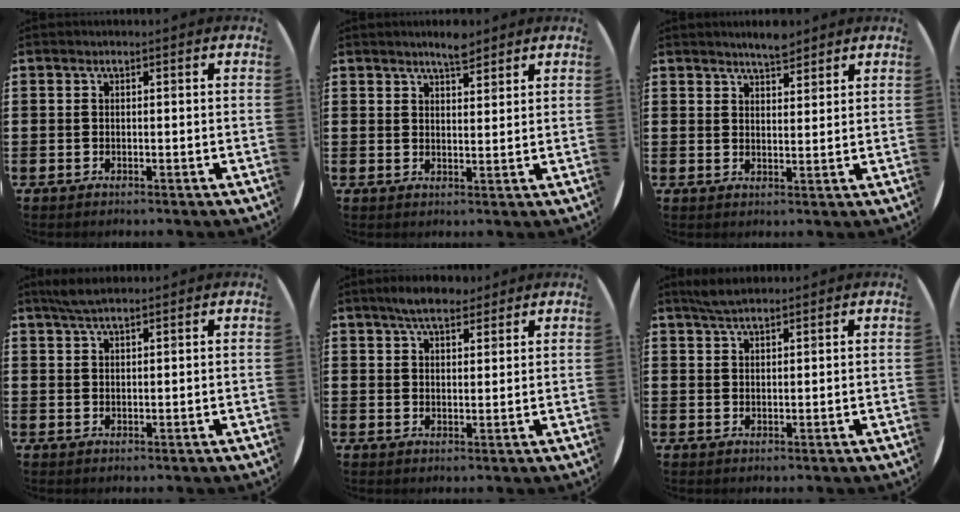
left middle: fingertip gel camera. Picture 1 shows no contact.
{"total": 3.5, "force": [3.3, 0.6, 1.1], "torque": [-0.017, -0.008, 0.058]}
{"total": 3.6, "force": [3.5, 0.6, 0.7], "torque": [-0.010, -0.010, 0.062]}
{"total": 3.0, "force": [2.5, 0.6, 1.6], "torque": [-0.036, 0.007, 0.045]}
{"total": 5.0, "force": [4.2, 1.5, 2.2], "torque": [-0.043, -0.004, 0.076]}
{"total": 3.1, "force": [2.8, 0.7, 1.3], "torque": [-0.031, 0.004, 0.051]}